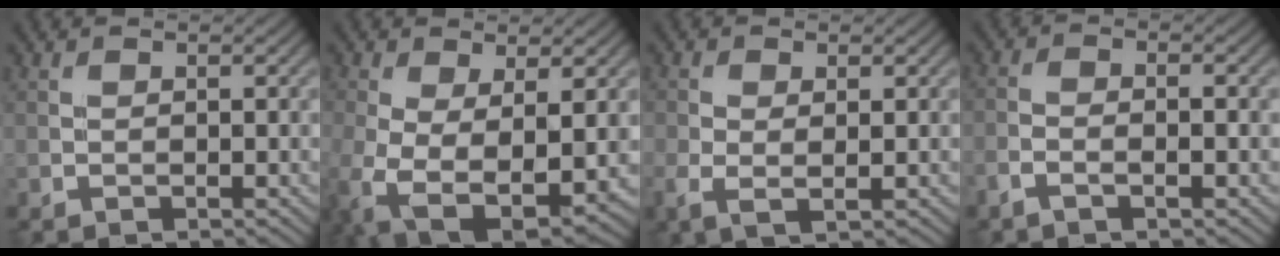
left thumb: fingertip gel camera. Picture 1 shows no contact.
{"total": 10.9, "force": [-2.6, 5.7, 8.9], "torque": [-0.211, -0.054, -0.025]}
{"total": 3.5, "force": [-0.3, 1.9, 2.9], "torque": [-0.077, -0.007, -0.007]}
{"total": 2.4, "force": [-1.4, 0.7, 1.9], "torque": [-0.043, 0.001, -0.033]}